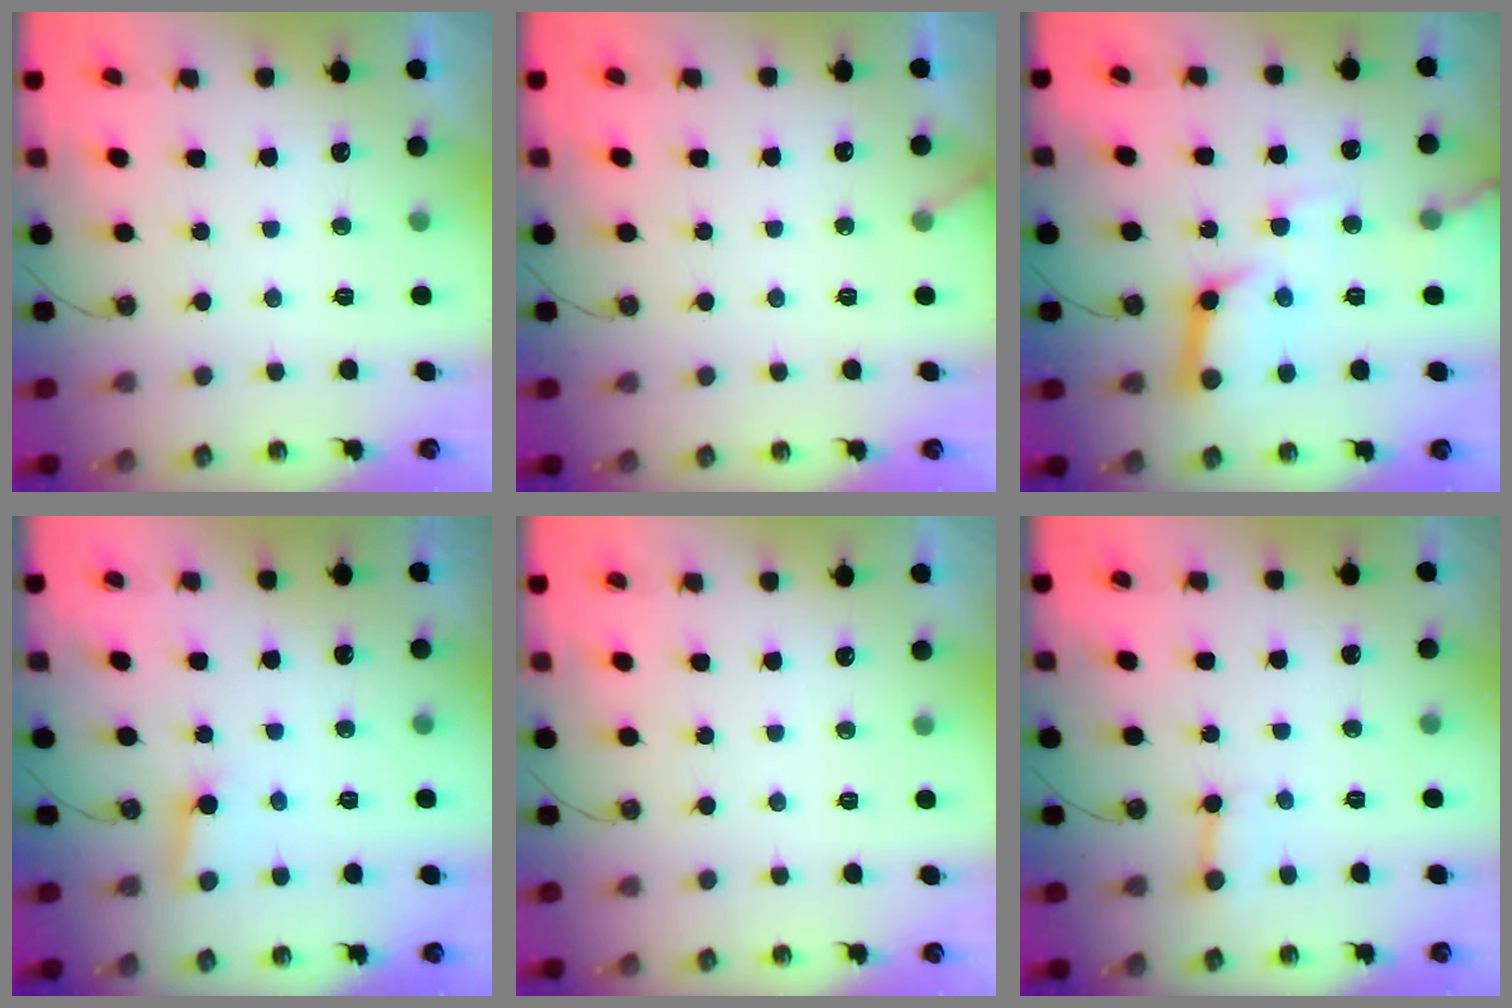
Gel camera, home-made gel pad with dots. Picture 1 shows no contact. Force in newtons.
{"total": 1.7, "press": 1.7, "slide": 0.1}
{"total": 15.1, "press": 15.0, "slide": 1.9}
{"total": 2.7, "press": 2.7, "slide": 0.4}
{"total": 0.0}
{"total": 2.9, "press": 2.9, "slide": 0.4}